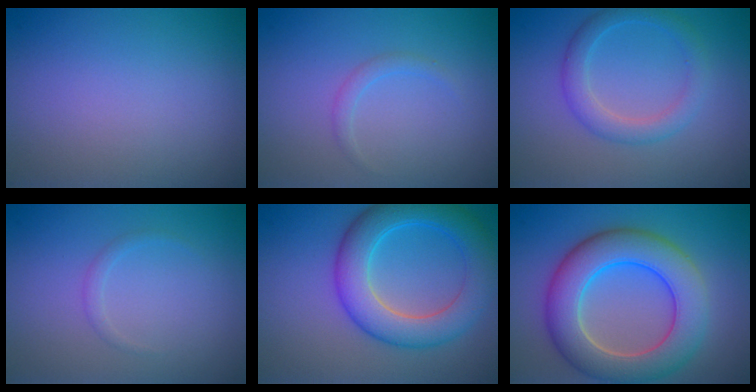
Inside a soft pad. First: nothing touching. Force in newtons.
{"total": 1.0, "press": 1.0, "slide": 0.1}
{"total": 2.8, "press": 2.8, "slide": 0.0}
{"total": 0.8, "press": 0.8, "slide": 0.1}
{"total": 6.8, "press": 6.8, "slide": 0.0}
{"total": 8.6, "press": 8.6, "slide": 0.4}